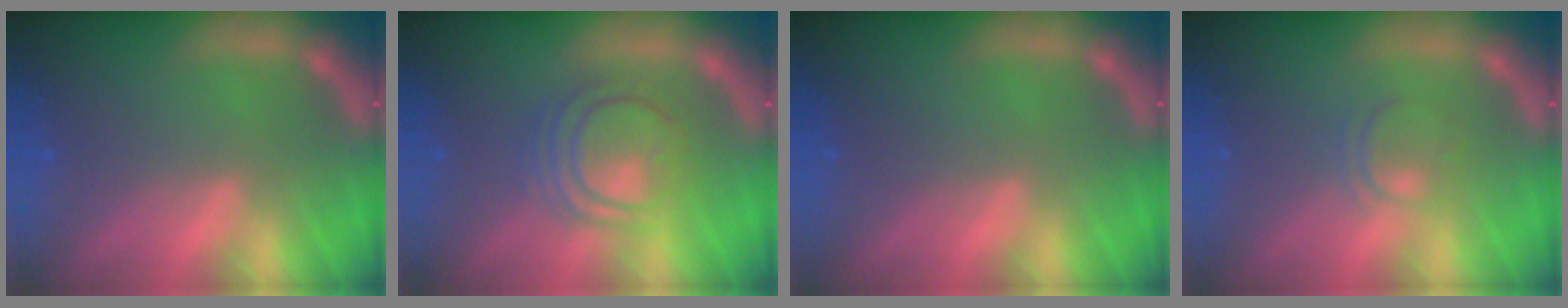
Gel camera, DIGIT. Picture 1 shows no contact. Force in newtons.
{"total": 6.0}
{"total": 0.0}
{"total": 2.0}